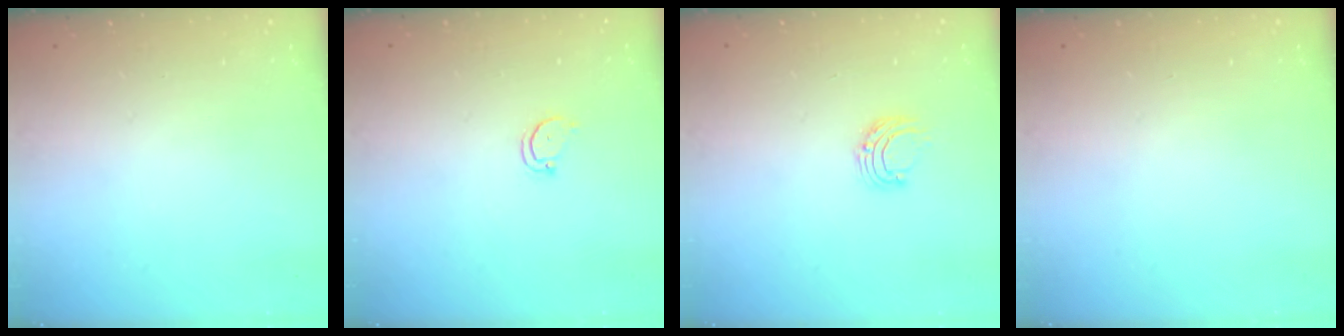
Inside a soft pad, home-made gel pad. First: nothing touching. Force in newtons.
{"total": 2.5, "press": 2.5, "slide": 0.3}
{"total": 5.4, "press": 5.4, "slide": 0.6}
{"total": 0.0}